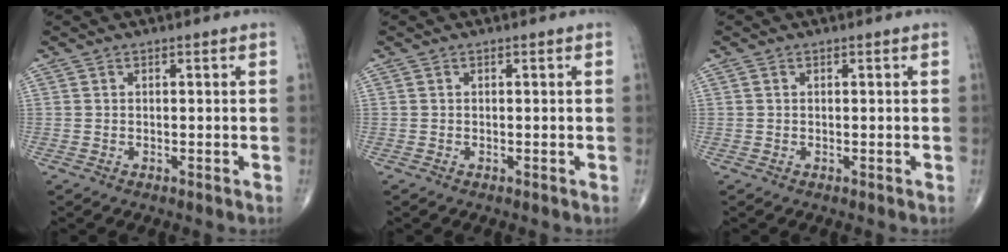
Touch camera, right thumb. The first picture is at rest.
{"total": 0.0}
{"total": 0.0}